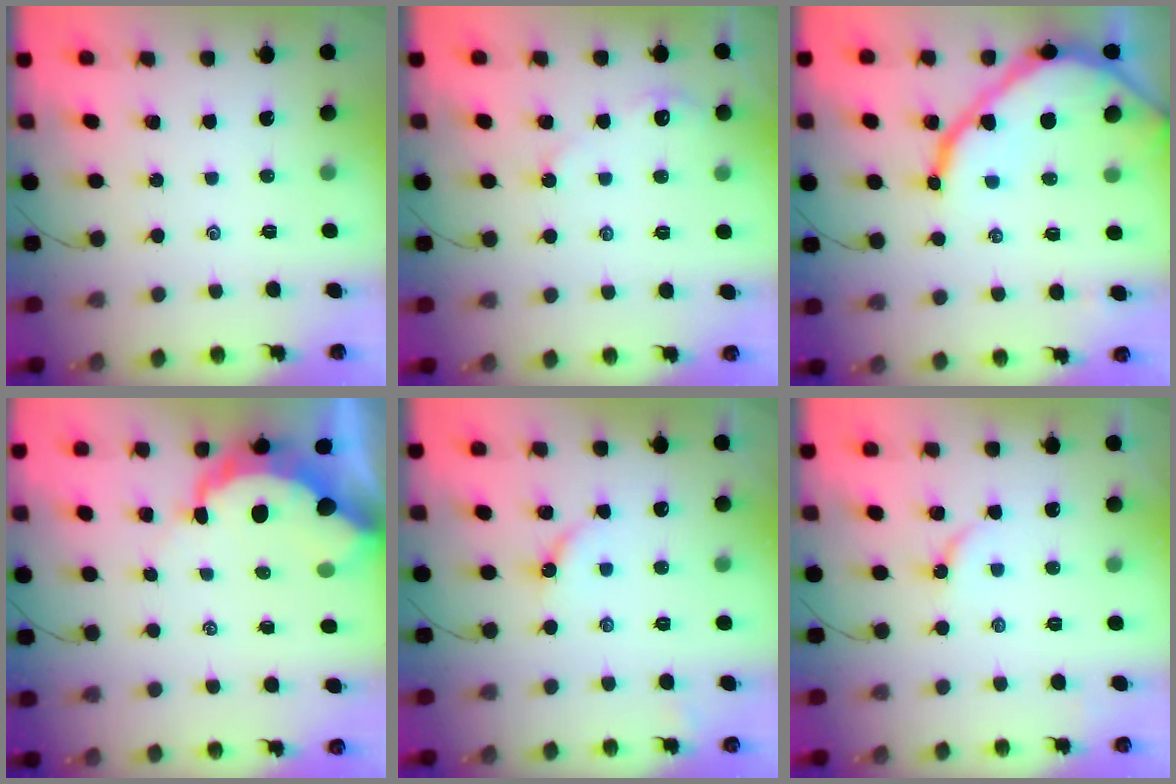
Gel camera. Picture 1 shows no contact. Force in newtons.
{"total": 2.8, "press": 2.8, "slide": 0.4}
{"total": 15.6, "press": 15.5, "slide": 1.6}
{"total": 8.9, "press": 8.9, "slide": 0.9}
{"total": 4.0, "press": 4.0, "slide": 0.5}
{"total": 3.3, "press": 3.2, "slide": 0.5}